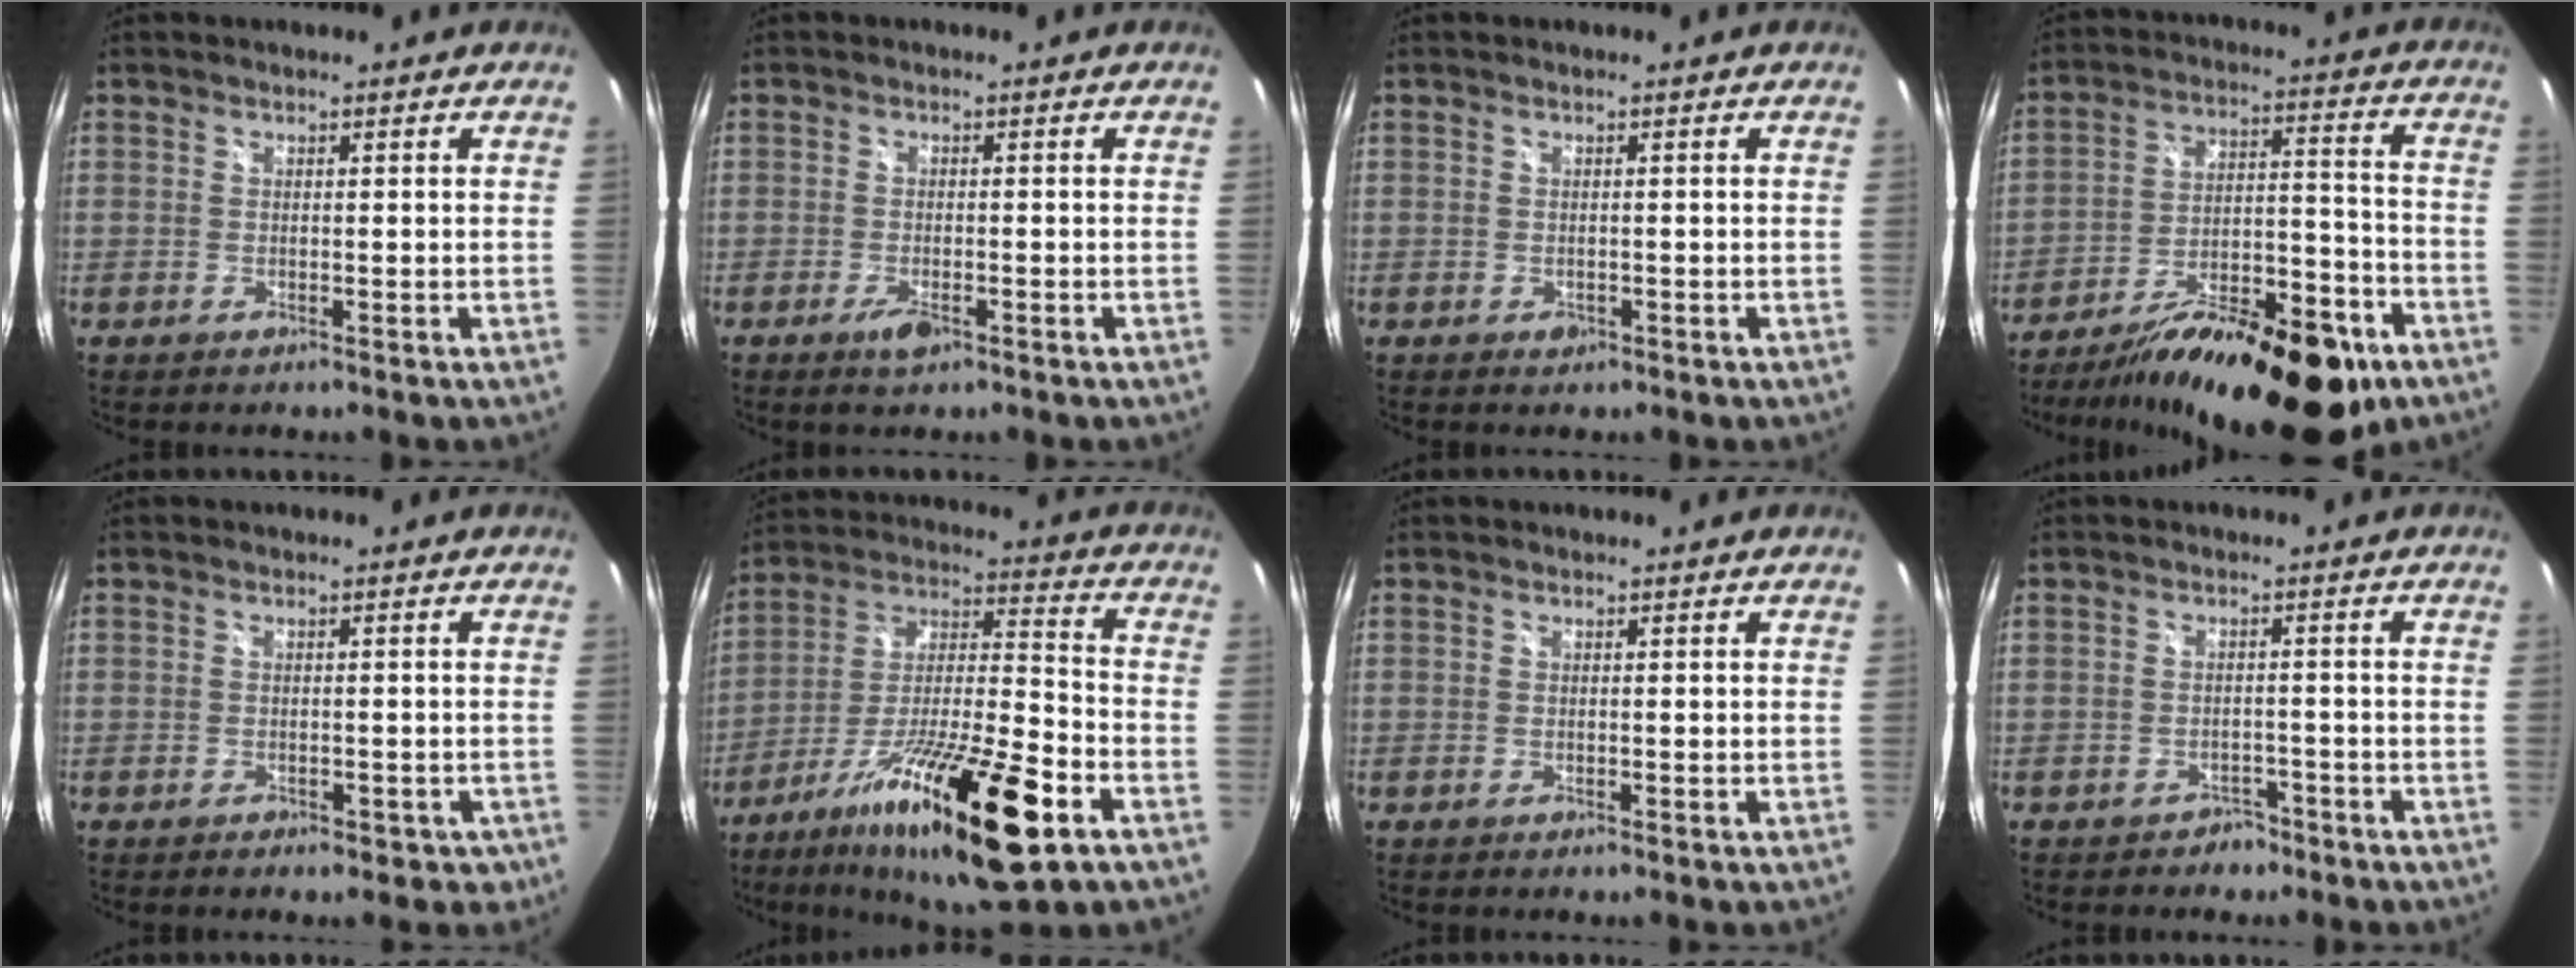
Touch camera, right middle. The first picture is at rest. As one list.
[{"total": 2.9, "force": [-1.7, 1.0, 2.1], "torque": [-0.045, -0.007, -0.031]}, {"total": 1.0, "force": [-0.4, 0.8, 0.4], "torque": [-0.005, -0.004, -0.006]}, {"total": 23.1, "force": [-15.3, 8.0, 15.4], "torque": [-0.242, -0.015, -0.224]}, {"total": 4.5, "force": [-2.8, 2.6, 2.4], "torque": [-0.045, -0.009, -0.025]}, {"total": 23.8, "force": [-12.5, 5.0, 19.5], "torque": [-0.340, -0.023, -0.213]}, {"total": 0.0}, {"total": 3.1, "force": [-2.4, 2.0, 0.3], "torque": [-0.009, 0.004, -0.033]}]